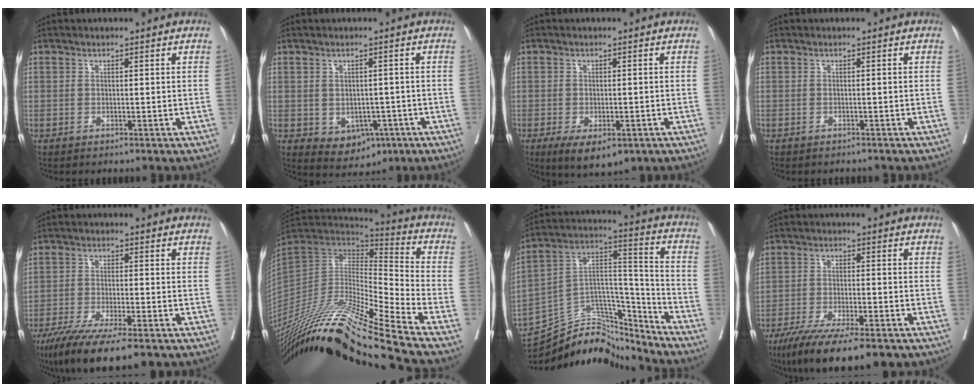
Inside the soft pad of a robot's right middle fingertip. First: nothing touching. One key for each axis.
{"total": 5.5, "fx": -1.9, "fy": 4.0, "fz": 3.3, "tx": -0.039, "ty": 0.002, "tz": -0.013}
{"total": 7.3, "fx": -4.2, "fy": 3.2, "fz": 5.1, "tx": -0.072, "ty": -0.012, "tz": -0.059}
{"total": 1.9, "fx": -1.7, "fy": 0.7, "fz": 0.5, "tx": -0.014, "ty": -0.003, "tz": -0.022}
{"total": 13.6, "fx": -9.8, "fy": 2.1, "fz": 9.1, "tx": -0.150, "ty": -0.033, "tz": -0.159}
{"total": 29.0, "fx": -23.6, "fy": -1.7, "fz": 16.7, "tx": -0.302, "ty": -0.053, "tz": -0.414}
{"total": 17.2, "fx": -16.5, "fy": 3.9, "fz": 3.1, "tx": -0.046, "ty": 0.063, "tz": -0.276}
{"total": 15.9, "fx": -11.9, "fy": 3.2, "fz": 10.1, "tx": -0.146, "ty": -0.028, "tz": -0.186}